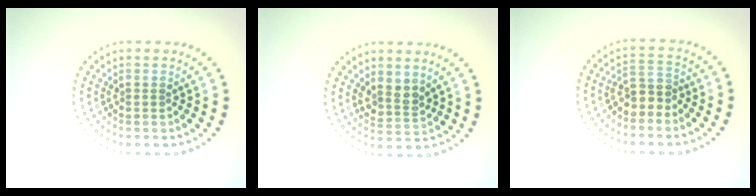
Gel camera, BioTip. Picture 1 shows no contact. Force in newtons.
{"total": 2.0, "press": 1.8, "slide": 1.0}
{"total": 2.2, "press": 1.9, "slide": 1.2}